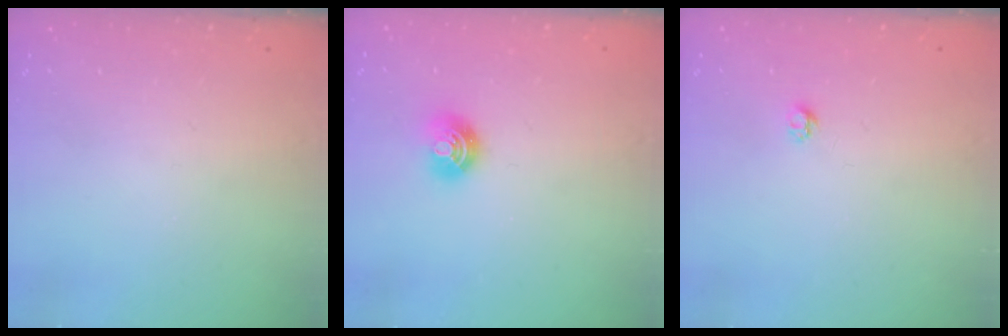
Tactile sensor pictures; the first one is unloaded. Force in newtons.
{"total": 6.6, "press": 6.6, "slide": 0.5}
{"total": 2.7, "press": 2.7, "slide": 0.4}